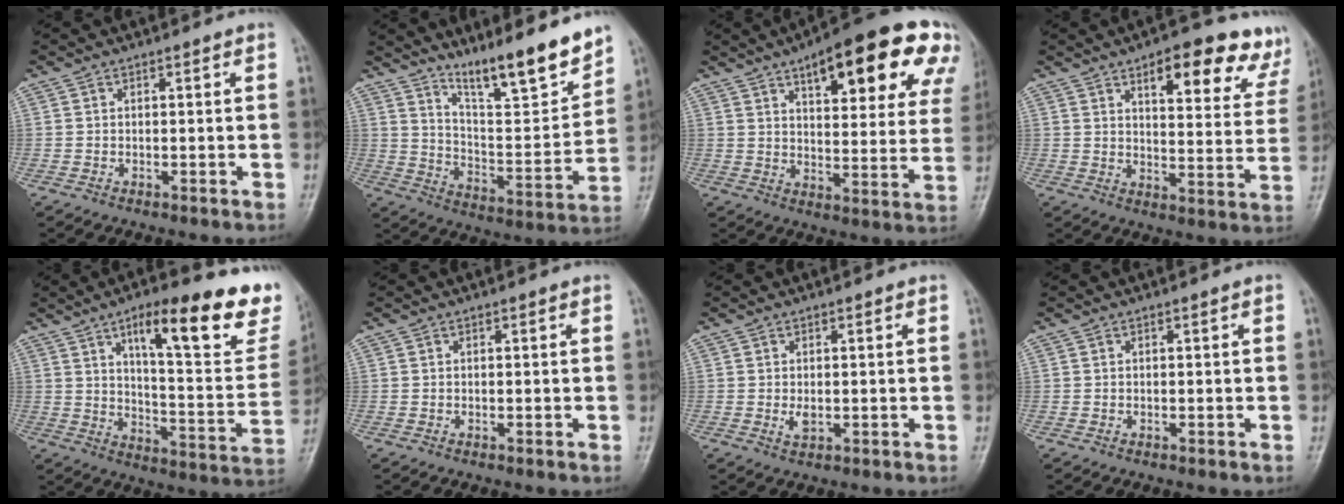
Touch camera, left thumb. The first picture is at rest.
{"total": 15.4, "force": [12.3, 2.3, 8.9], "torque": [-0.115, -0.084, 0.213]}
{"total": 23.6, "force": [12.3, 8.5, 18.3], "torque": [-0.202, -0.015, 0.162]}
{"total": 17.4, "force": [10.8, 6.5, 12.0], "torque": [-0.103, -0.044, 0.132]}
{"total": 23.8, "force": [14.7, 7.0, 17.4], "torque": [-0.190, -0.059, 0.212]}
{"total": 0.0}
{"total": 1.8, "force": [0.1, 1.1, 1.4], "torque": [-0.023, -0.005, 0.004]}
{"total": 0.0}